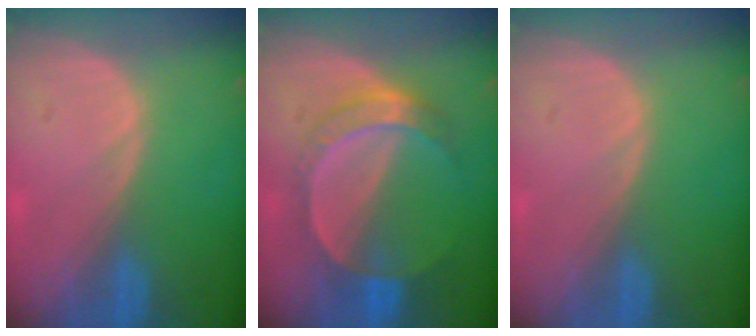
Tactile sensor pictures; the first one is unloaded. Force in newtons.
{"total": 7.2, "press": 6.4, "slide": 3.3}
{"total": 0.0}